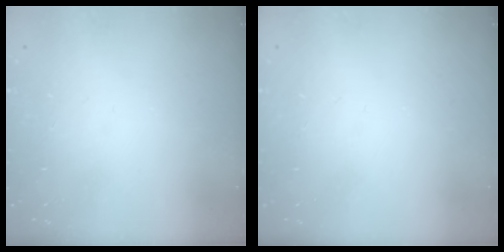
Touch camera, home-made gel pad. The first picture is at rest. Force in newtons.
{"total": 0.0}